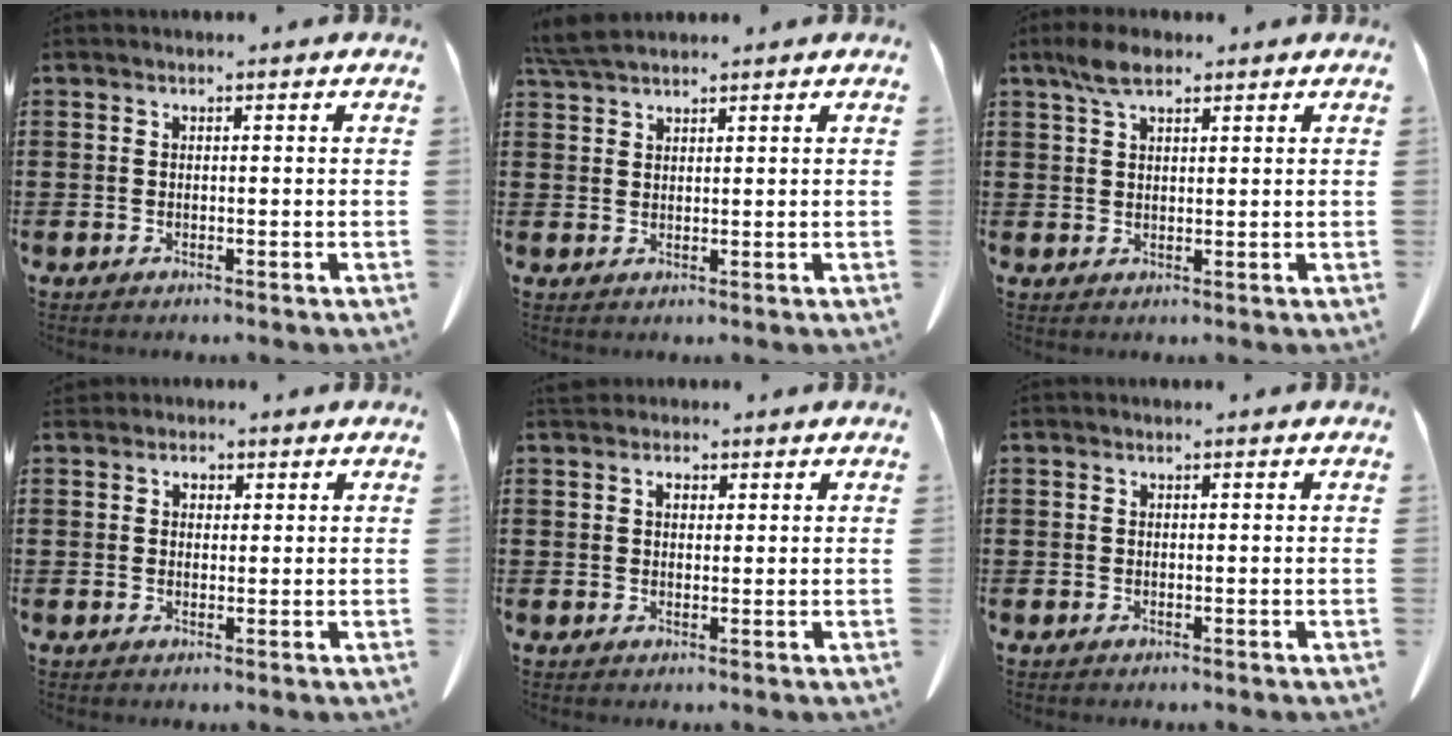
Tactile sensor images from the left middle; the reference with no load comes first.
{"total": 3.7, "force": [3.2, 0.6, 1.7], "torque": [-0.042, -0.003, 0.063]}
{"total": 4.4, "force": [2.9, 1.5, 3.0], "torque": [-0.065, 0.004, 0.053]}
{"total": 1.6, "force": [1.1, 1.2, 0.4], "torque": [-0.004, 0.003, 0.019]}
{"total": 1.9, "force": [1.1, 1.2, 0.9], "torque": [-0.015, 0.001, 0.019]}
{"total": 0.0}